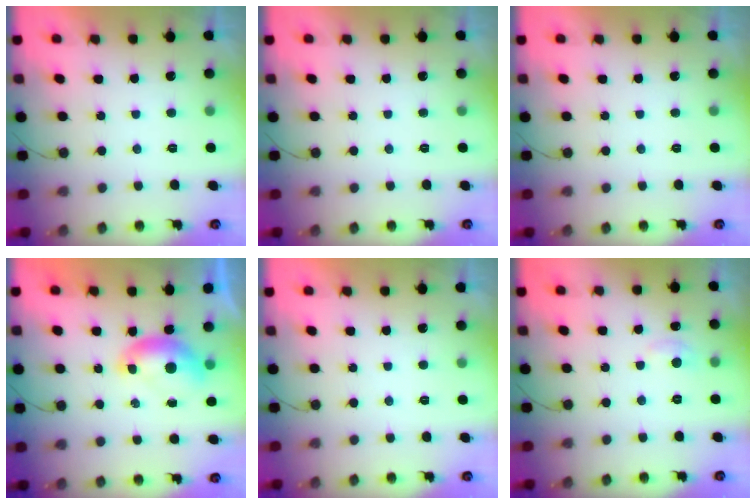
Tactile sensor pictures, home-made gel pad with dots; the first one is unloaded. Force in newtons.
{"total": 0.0}
{"total": 0.0}
{"total": 6.9, "press": 6.9, "slide": 0.9}
{"total": 0.0}
{"total": 5.0, "press": 5.0, "slide": 0.7}